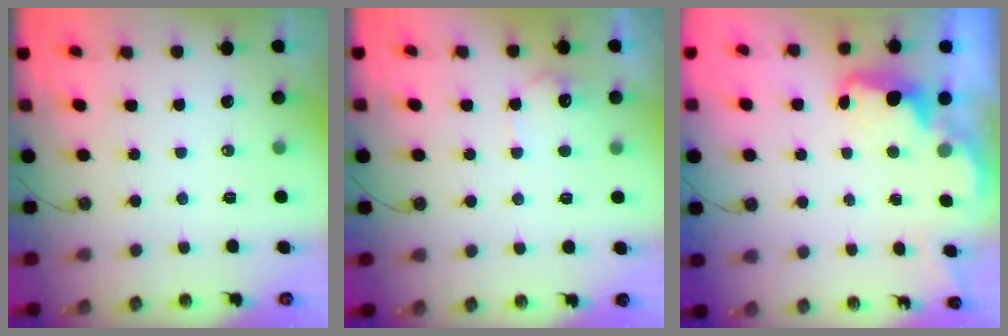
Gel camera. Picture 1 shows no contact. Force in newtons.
{"total": 7.0, "press": 6.9, "slide": 0.8}
{"total": 2.6, "press": 2.5, "slide": 0.5}